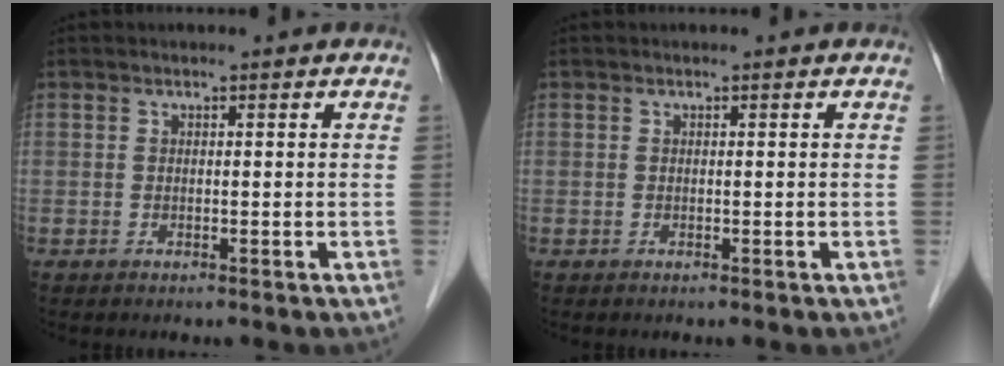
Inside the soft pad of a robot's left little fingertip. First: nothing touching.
{"total": 0.0}